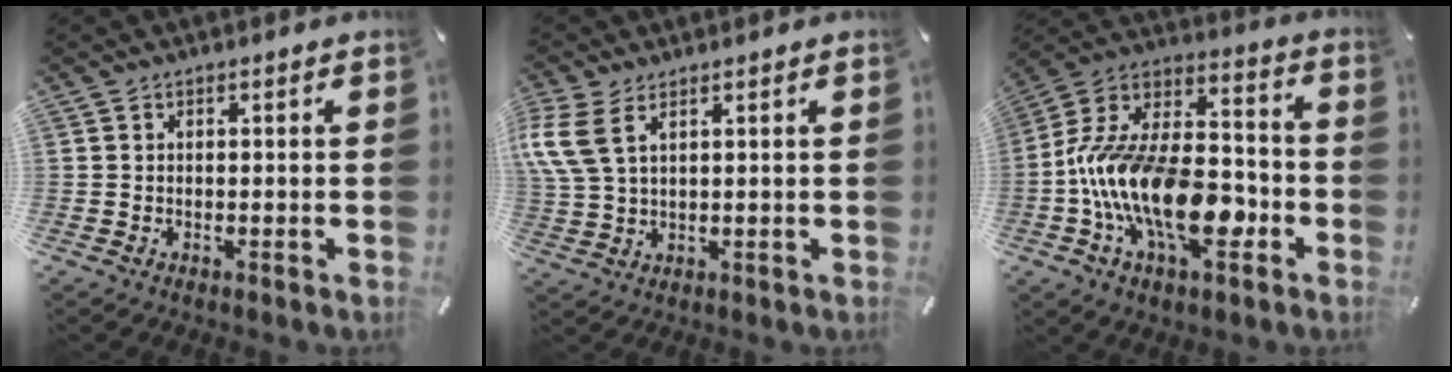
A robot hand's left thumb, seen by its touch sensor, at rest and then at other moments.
{"total": 6.9, "force": [3.8, 3.4, 4.7], "torque": [-0.121, -0.010, 0.070]}
{"total": 20.2, "force": [-7.6, 11.3, 14.9], "torque": [-0.295, 0.018, -0.129]}